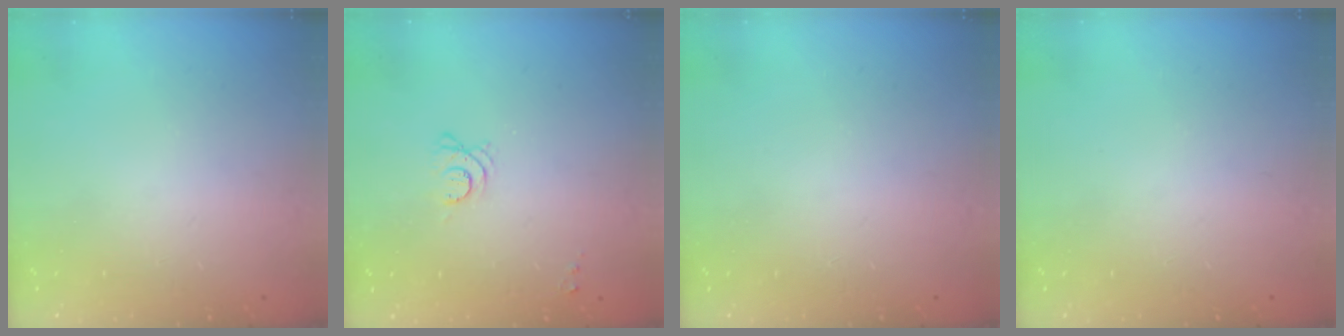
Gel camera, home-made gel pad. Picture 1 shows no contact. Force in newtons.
{"total": 4.4, "press": 4.3, "slide": 1.2}
{"total": 0.0}
{"total": 0.0}